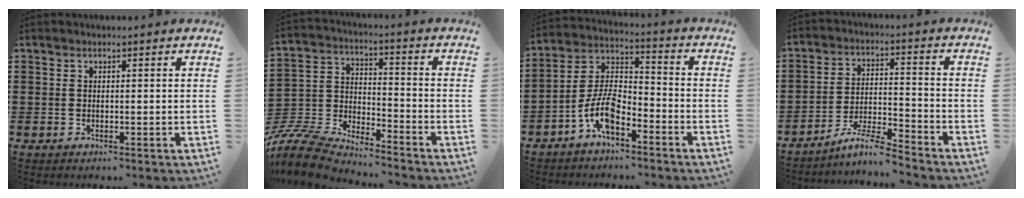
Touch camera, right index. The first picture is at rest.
{"total": 8.1, "force": [-7.8, 1.6, 1.8], "torque": [-0.070, -0.005, -0.165]}
{"total": 8.2, "force": [-5.0, 3.5, 5.5], "torque": [-0.135, 0.000, -0.100]}
{"total": 6.2, "force": [-5.6, 0.1, 2.8], "torque": [-0.059, -0.006, -0.108]}